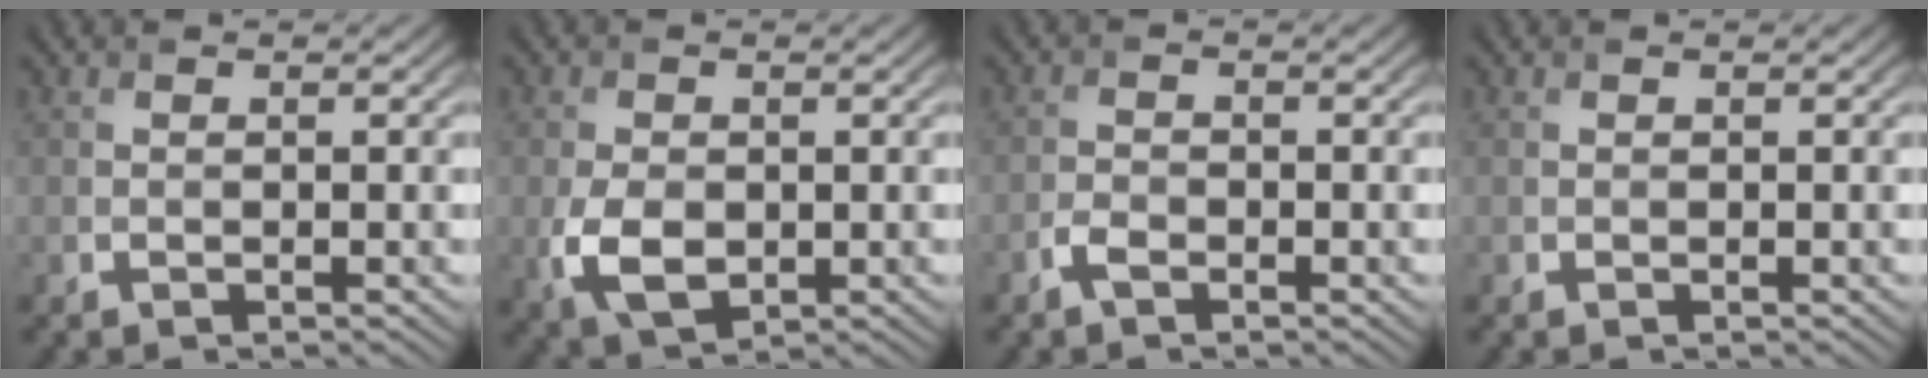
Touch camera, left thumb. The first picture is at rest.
{"total": 5.1, "force": [-0.9, 3.5, 3.7], "torque": [-0.091, -0.015, -0.013]}
{"total": 1.8, "force": [-1.3, 0.8, 1.1], "torque": [-0.023, 0.001, -0.029]}
{"total": 0.0}